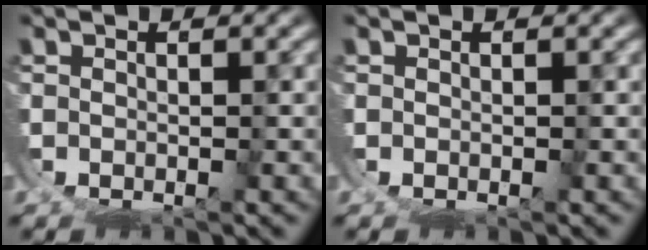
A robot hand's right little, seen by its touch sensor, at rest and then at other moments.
{"total": 0.0}